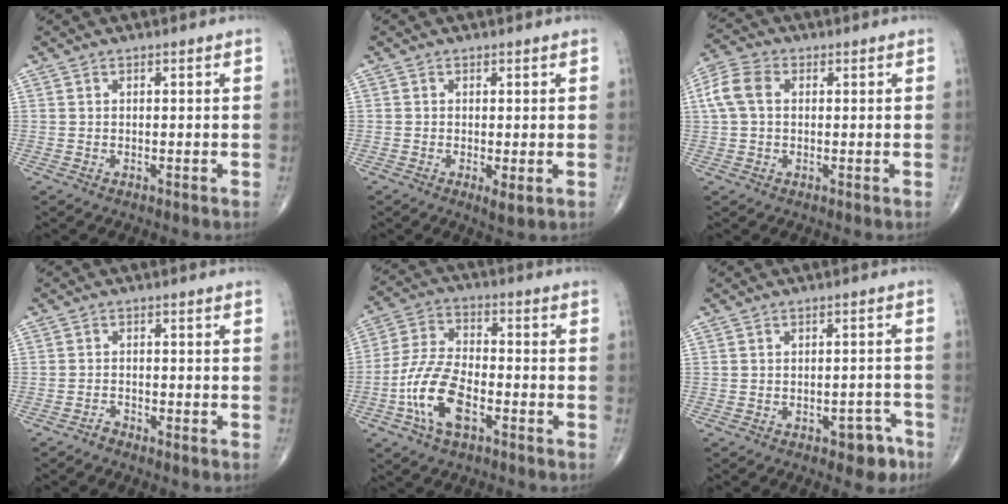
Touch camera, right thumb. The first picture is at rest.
{"total": 2.3, "force": [-0.5, 0.6, 2.1], "torque": [-0.035, -0.009, -0.010]}
{"total": 6.6, "force": [1.0, 4.5, 4.6], "torque": [-0.109, 0.021, 0.017]}
{"total": 1.3, "force": [-1.3, 0.2, 0.2], "torque": [-0.002, 0.001, -0.027]}
{"total": 11.9, "force": [-4.7, 5.8, 9.3], "torque": [-0.190, 0.026, -0.093]}
{"total": 4.8, "force": [-3.0, 2.5, 2.8], "torque": [-0.009, 0.028, -0.036]}